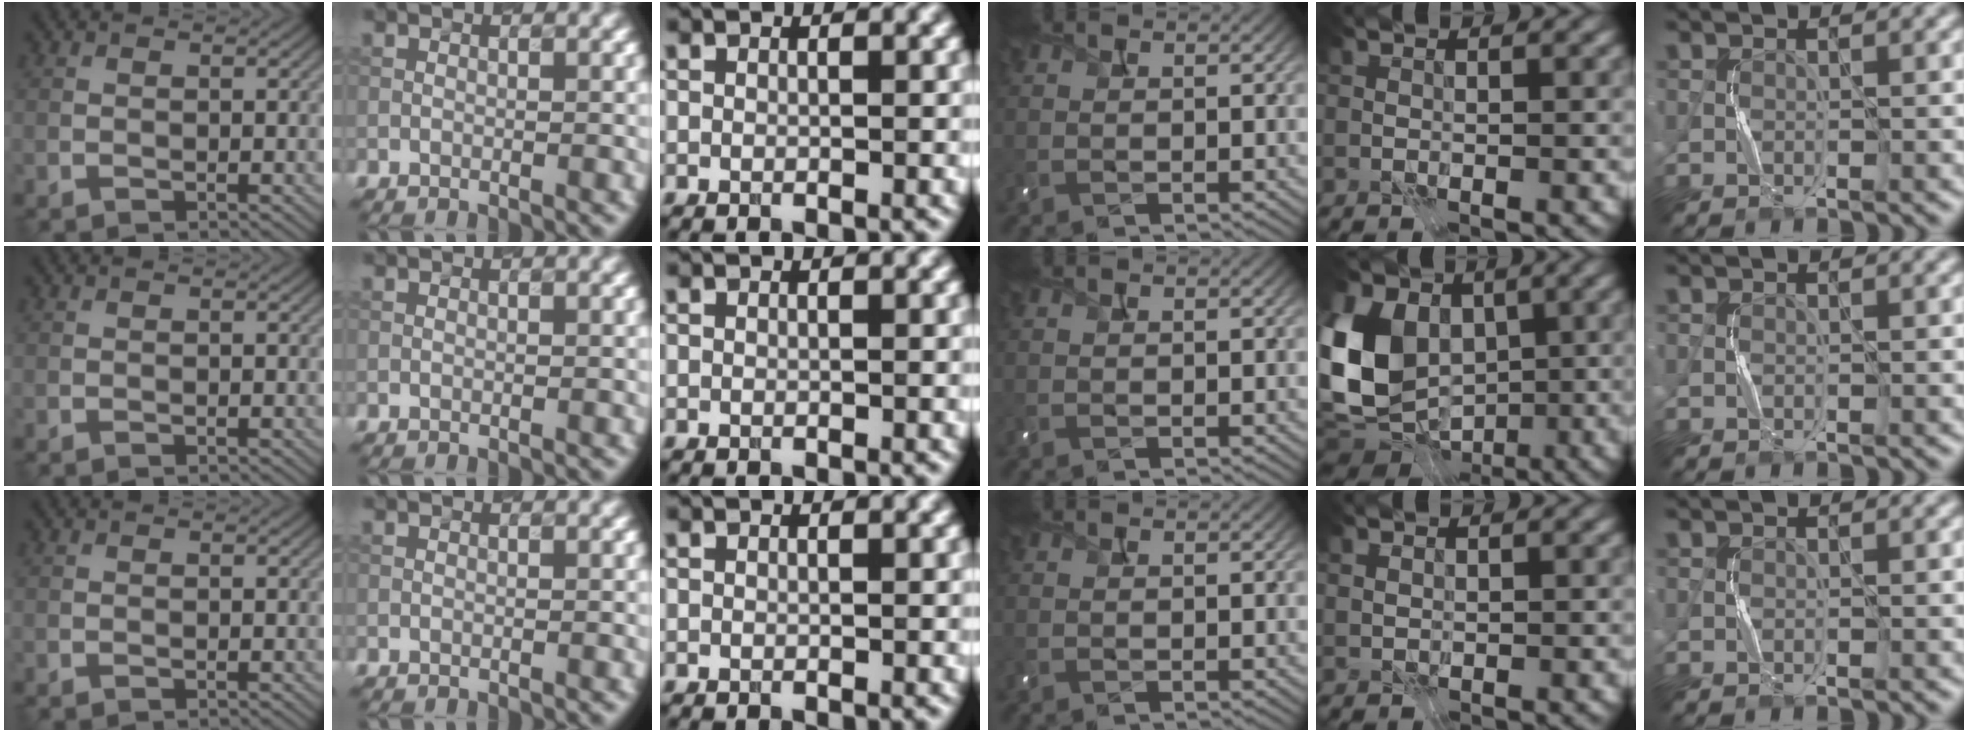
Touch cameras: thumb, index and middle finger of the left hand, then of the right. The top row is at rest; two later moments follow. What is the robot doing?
{"motion": "press", "object": "camera"}